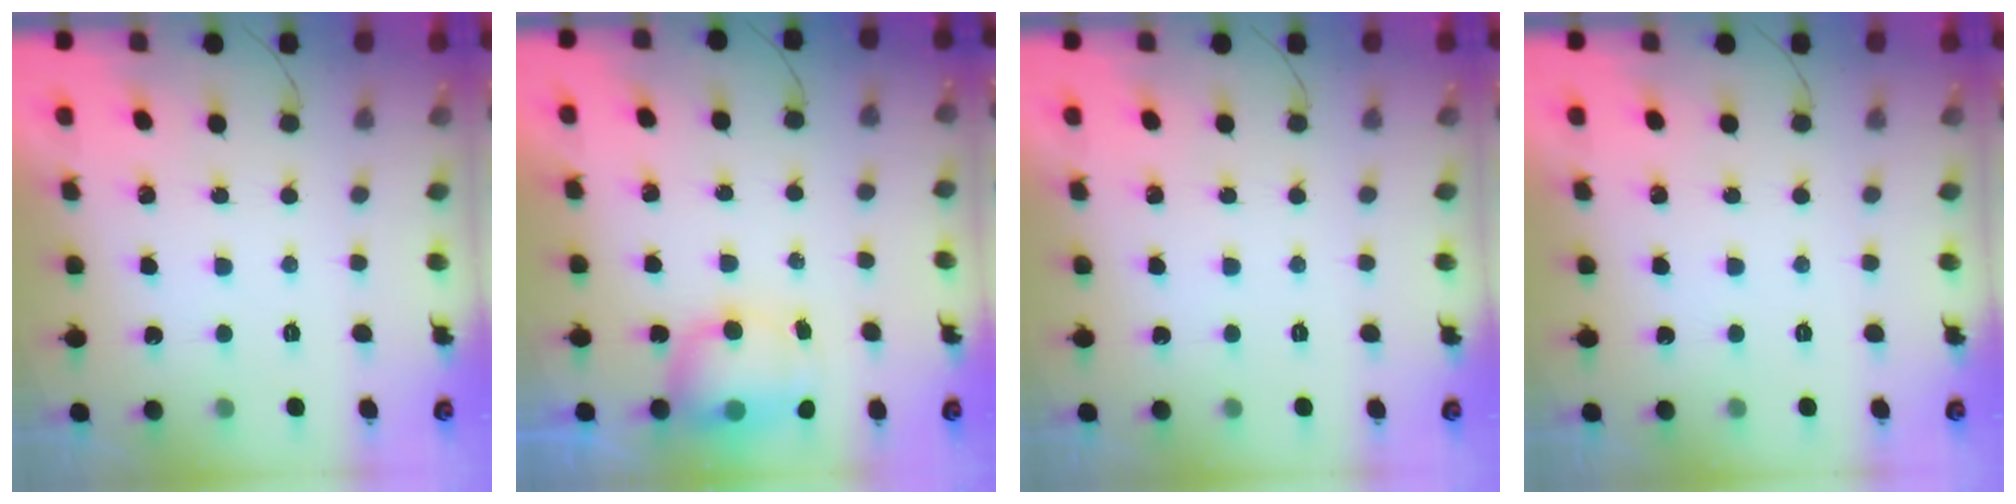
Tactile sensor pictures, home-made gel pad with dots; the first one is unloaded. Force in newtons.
{"total": 7.2, "press": 7.0, "slide": 1.3}
{"total": 0.0}
{"total": 0.0}